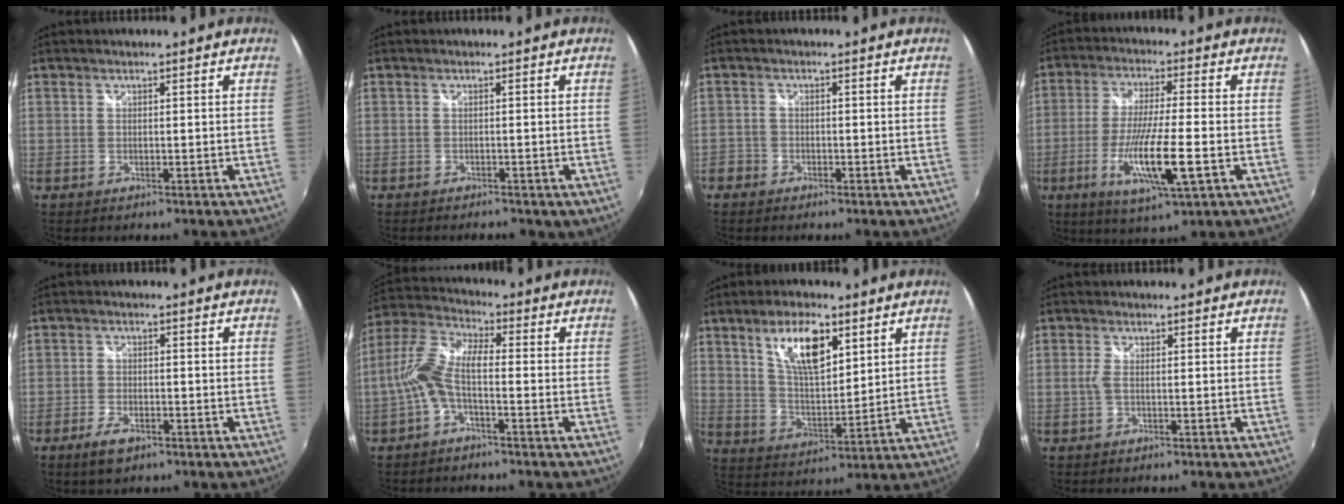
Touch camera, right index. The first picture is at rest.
{"total": 4.6, "force": [-3.4, 2.1, 2.4], "torque": [-0.047, -0.012, -0.042]}
{"total": 3.2, "force": [-2.2, 2.3, 0.5], "torque": [-0.023, 0.000, -0.045]}
{"total": 13.0, "force": [-4.3, 1.2, 12.2], "torque": [-0.233, -0.025, -0.076]}
{"total": 4.4, "force": [-2.8, 2.0, 2.8], "torque": [-0.070, -0.007, -0.052]}
{"total": 8.3, "force": [-2.1, 2.8, 7.5], "torque": [-0.173, 0.015, -0.045]}
{"total": 11.3, "force": [5.9, 4.3, 8.6], "torque": [-0.149, 0.007, 0.114]}
{"total": 1.5, "force": [-0.3, 0.2, 1.5], "torque": [-0.031, 0.000, -0.007]}